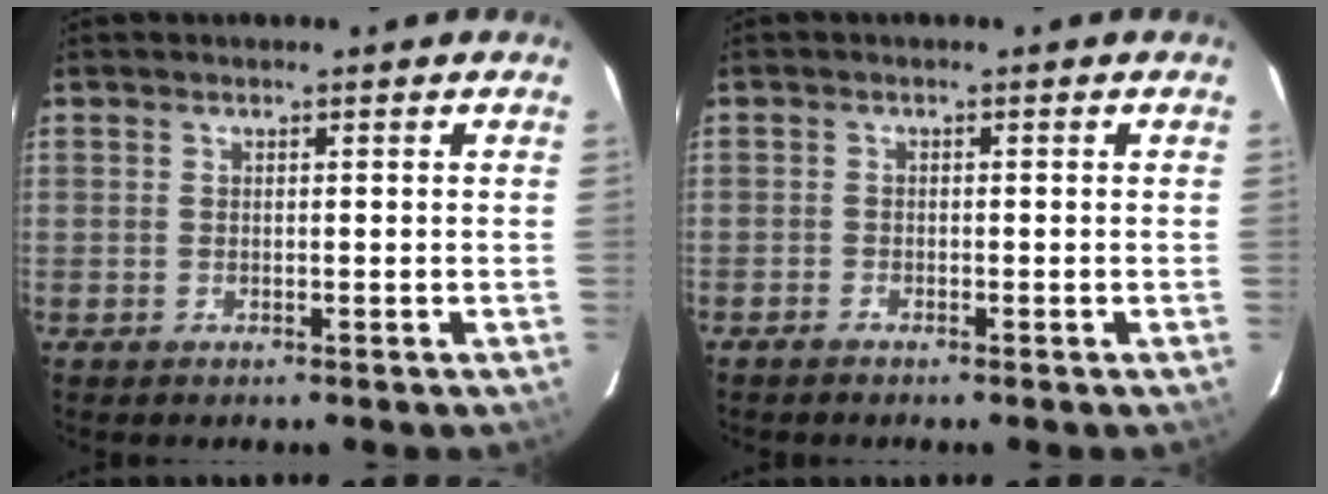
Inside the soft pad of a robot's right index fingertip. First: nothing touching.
{"total": 1.0, "force": [-0.9, 0.3, 0.0], "torque": [-0.006, 0.003, -0.022]}